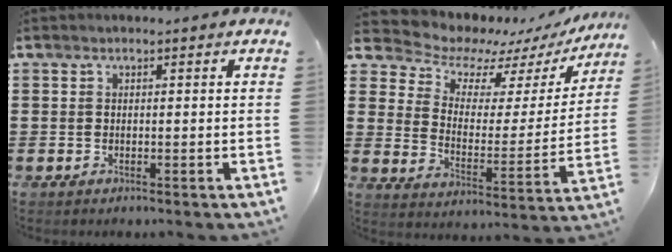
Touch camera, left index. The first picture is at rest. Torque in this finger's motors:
{"motor_torque": [1.12, -1.02, 0.04, -0.11]}